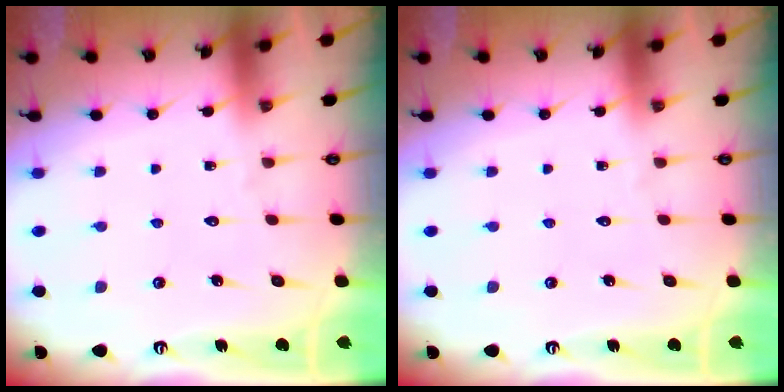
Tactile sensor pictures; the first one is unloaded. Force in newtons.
{"total": 0.0}